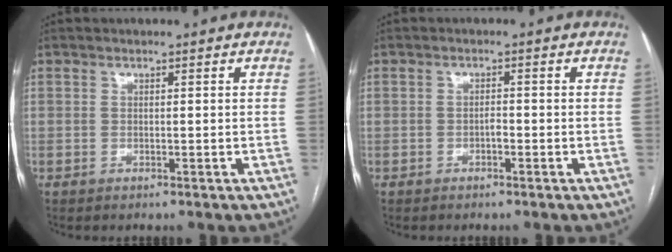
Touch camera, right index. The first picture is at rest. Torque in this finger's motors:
{"motor_torque": [0.02, -0.08, 0.09, 0.02]}